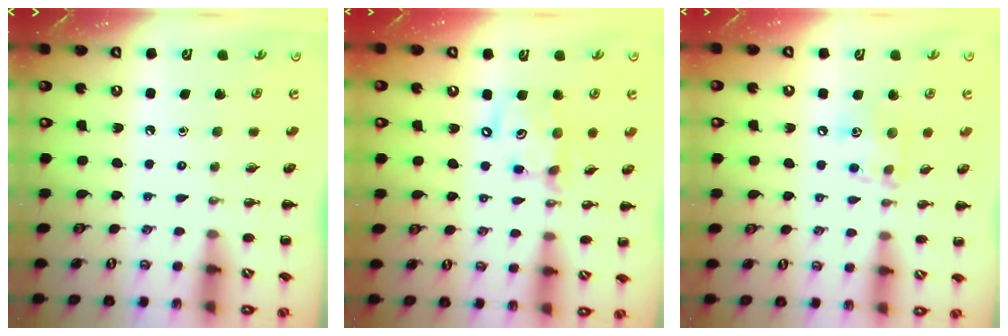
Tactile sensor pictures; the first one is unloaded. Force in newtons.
{"total": 12.0, "press": 11.7, "slide": 2.8}
{"total": 8.8, "press": 8.8, "slide": 0.4}